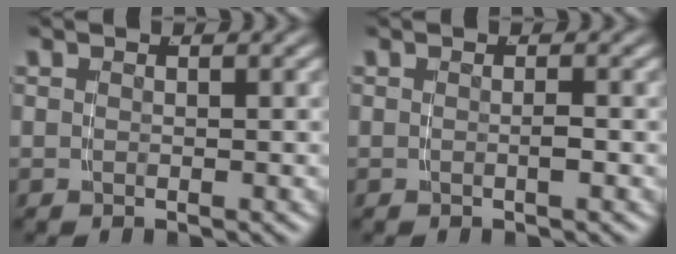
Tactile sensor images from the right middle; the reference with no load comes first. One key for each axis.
{"total": 0.6, "fx": -0.3, "fy": 0.0, "fz": 0.5, "tx": -0.008, "ty": 0.001, "tz": -0.007}